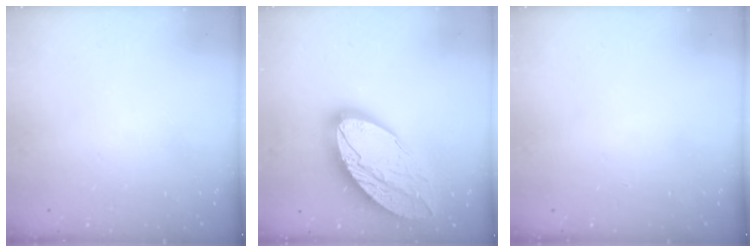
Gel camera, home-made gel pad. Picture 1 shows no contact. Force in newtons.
{"total": 20.1, "press": 20.1, "slide": 1.6}
{"total": 0.0}